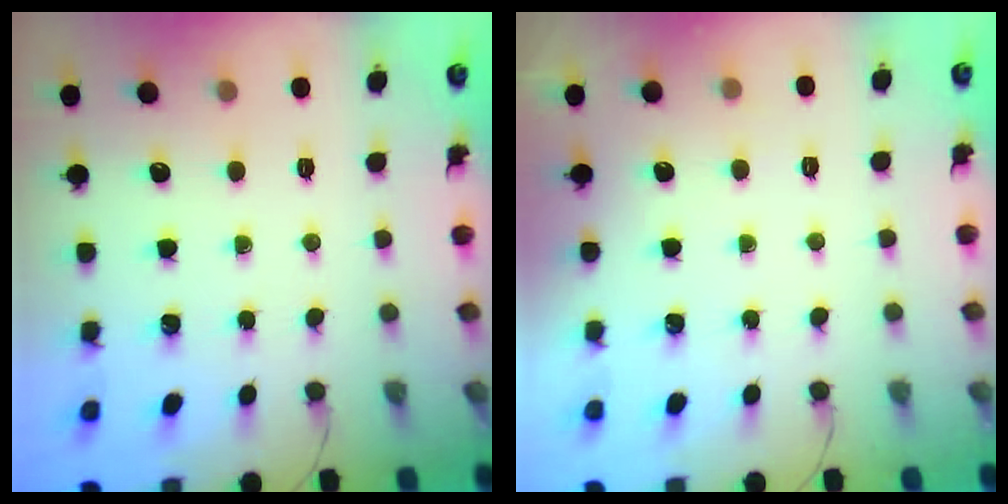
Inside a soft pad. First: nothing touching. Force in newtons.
{"total": 1.8, "press": 1.3, "slide": 1.1}